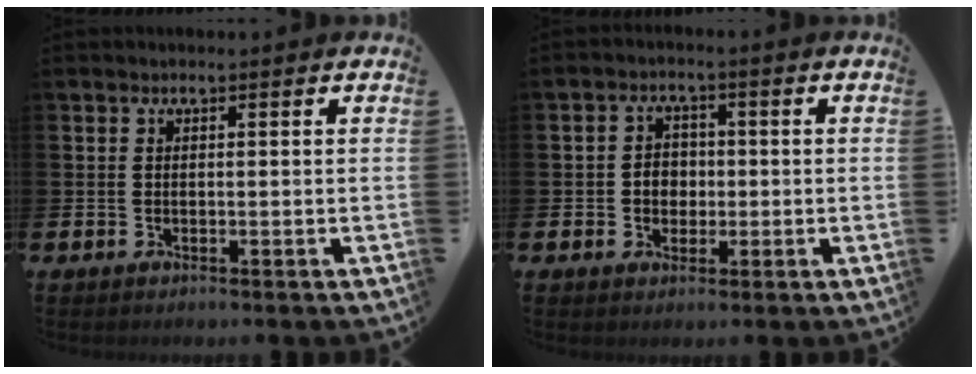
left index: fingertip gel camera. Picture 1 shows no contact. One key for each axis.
{"total": 3.0, "fx": -0.2, "fy": 2.7, "fz": 1.3, "tx": -0.021, "ty": 0.005, "tz": -0.010}